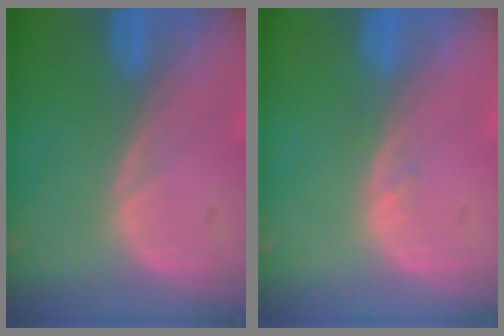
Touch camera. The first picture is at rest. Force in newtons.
{"total": 0.7, "press": 0.6, "slide": 0.3}